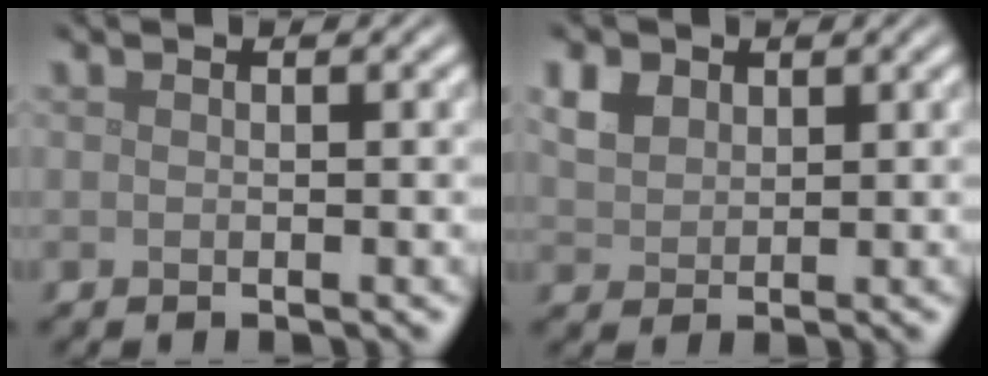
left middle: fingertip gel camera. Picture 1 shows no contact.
{"total": 2.8, "force": [1.5, 2.0, 1.4], "torque": [-0.037, 0.002, 0.027]}